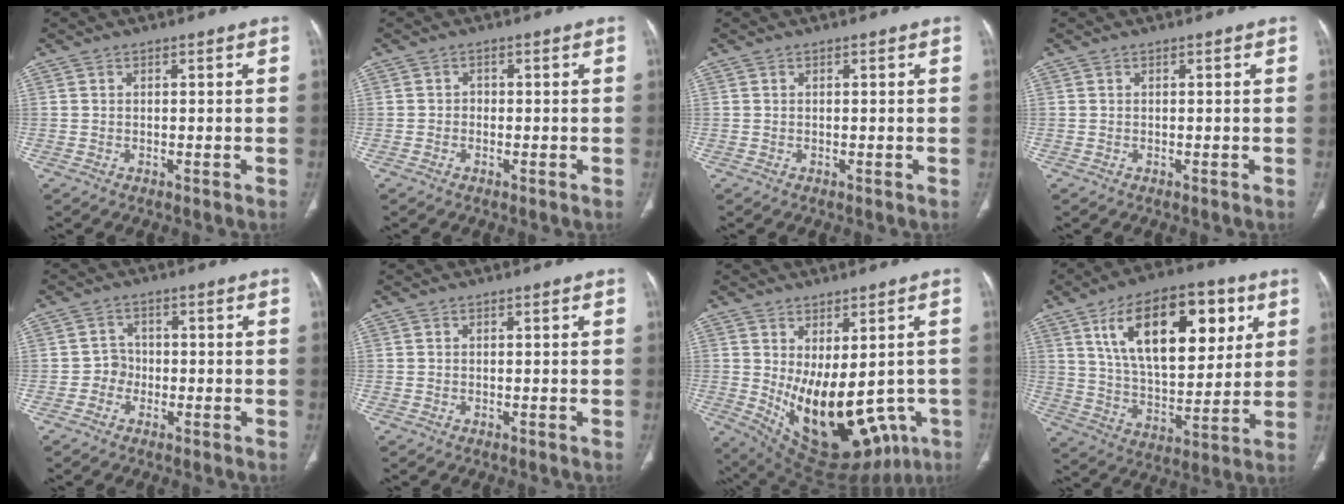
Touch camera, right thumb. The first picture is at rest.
{"total": 1.0, "force": [-0.3, 0.8, 0.4], "torque": [0.002, 0.004, -0.010]}
{"total": 0.0}
{"total": 0.0}
{"total": 2.7, "force": [-1.0, 2.4, 0.5], "torque": [0.008, 0.013, -0.028]}
{"total": 0.0}
{"total": 20.6, "force": [-4.4, 11.0, 16.8], "torque": [-0.225, -0.019, -0.028]}
{"total": 23.8, "force": [8.6, 12.6, 18.3], "torque": [-0.249, -0.013, 0.137]}